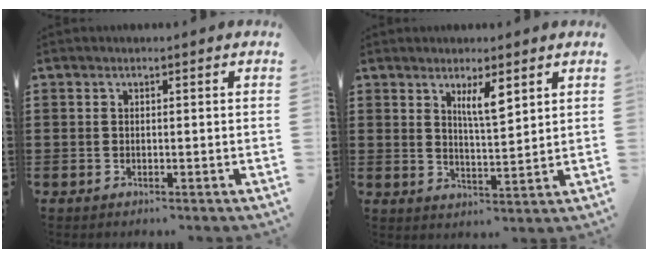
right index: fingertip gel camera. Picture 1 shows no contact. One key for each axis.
{"total": 4.3, "fx": 2.6, "fy": 0.8, "fz": 3.3, "tx": -0.062, "ty": 0.001, "tz": 0.042}